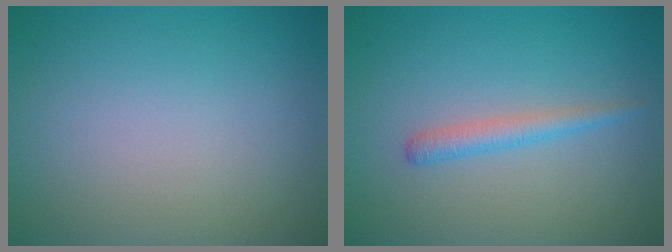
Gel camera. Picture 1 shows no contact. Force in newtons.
{"total": 1.7, "press": 1.7, "slide": 0.1}